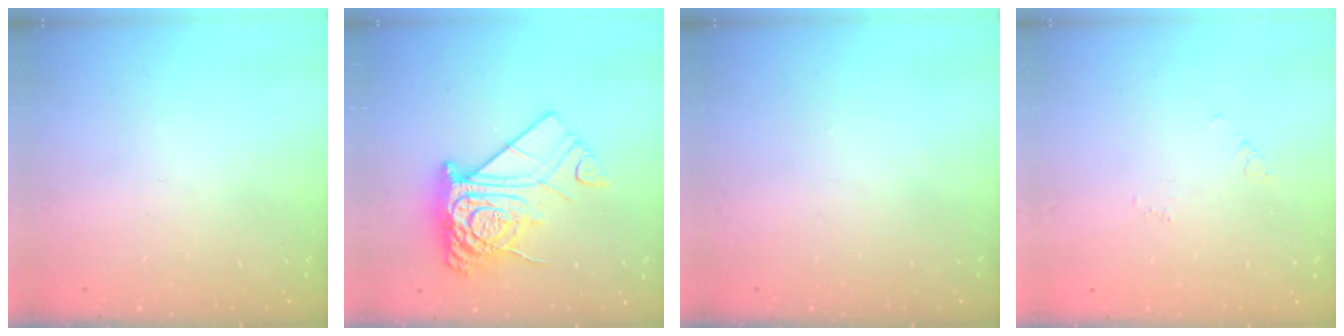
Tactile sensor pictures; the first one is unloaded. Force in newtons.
{"total": 15.6, "press": 15.5, "slide": 1.9}
{"total": 0.0}
{"total": 2.7, "press": 2.7, "slide": 0.2}